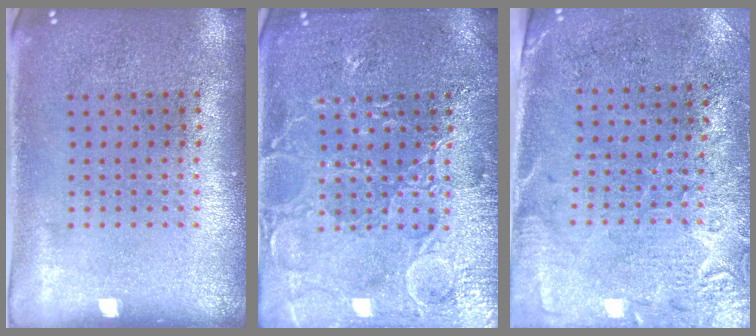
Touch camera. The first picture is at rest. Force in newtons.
{"total": 5.9, "press": 5.9, "slide": 0.7}
{"total": 2.7, "press": 2.4, "slide": 1.2}